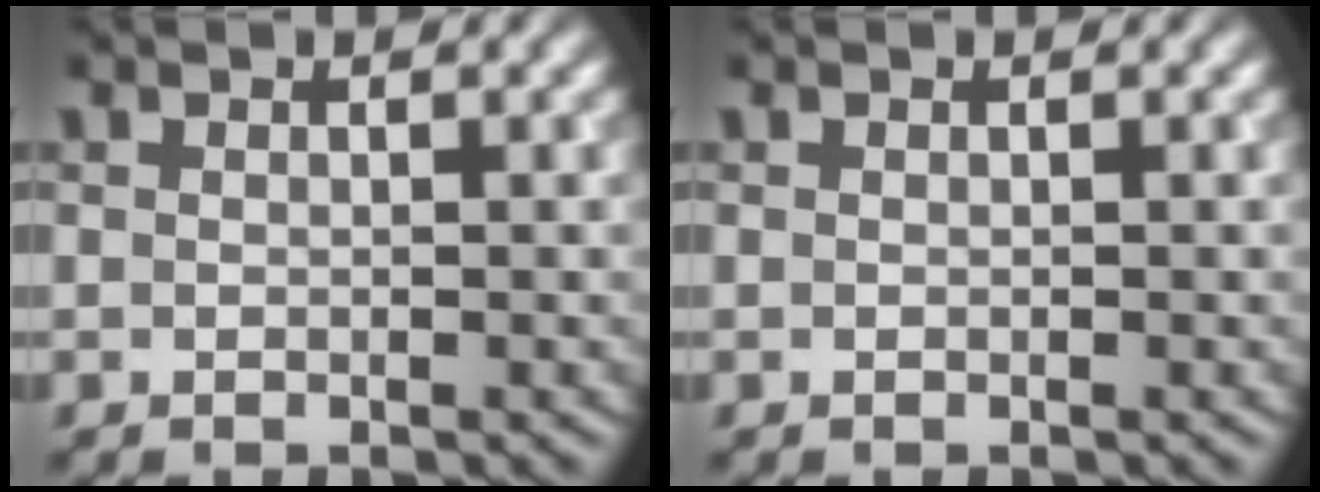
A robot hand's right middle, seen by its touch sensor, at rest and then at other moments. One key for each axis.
{"total": 0.0}